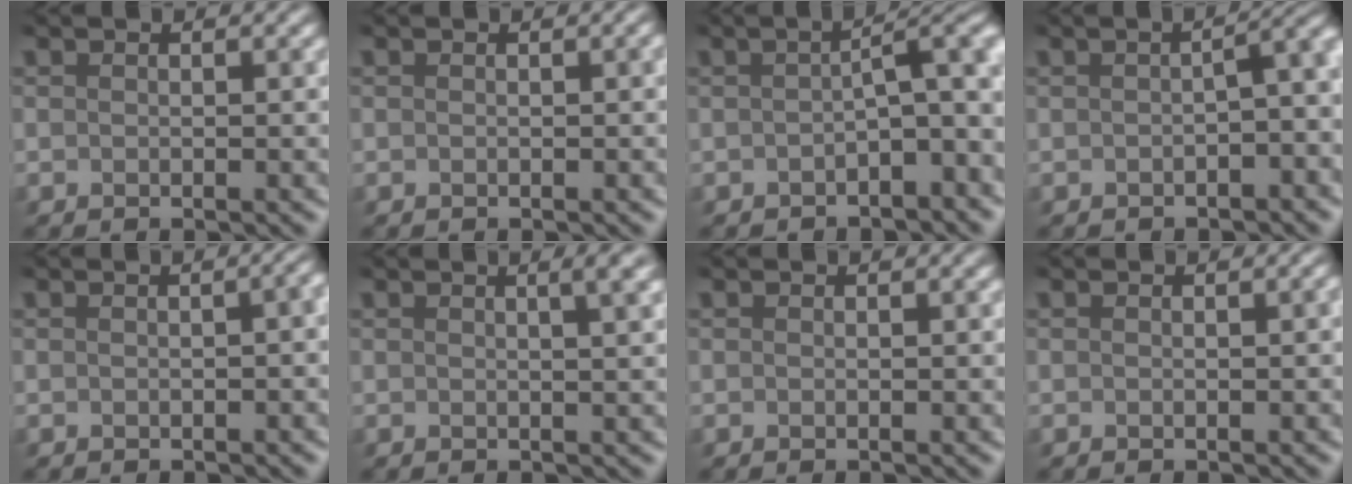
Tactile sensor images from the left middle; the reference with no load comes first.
{"total": 0.6, "force": [-0.2, 0.2, 0.5], "torque": [-0.001, 0.005, -0.006]}
{"total": 4.4, "force": [-1.3, 1.2, 4.0], "torque": [-0.047, 0.013, -0.027]}
{"total": 4.1, "force": [-1.4, 1.6, 3.5], "torque": [-0.027, 0.005, -0.017]}
{"total": 4.4, "force": [-1.0, 2.4, 3.5], "torque": [-0.014, 0.012, -0.028]}
{"total": 2.7, "force": [0.9, 0.9, 2.4], "torque": [-0.009, 0.011, -0.004]}
{"total": 0.0}
{"total": 0.9, "force": [-0.3, 0.4, 0.8], "torque": [0.001, 0.008, -0.009]}